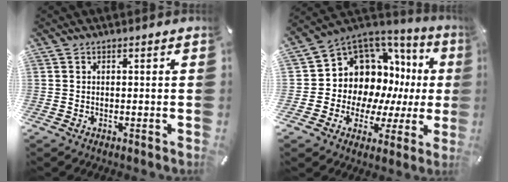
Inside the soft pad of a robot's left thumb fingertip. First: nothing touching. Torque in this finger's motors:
{"motor_torque": [2.46, 2.49, 0.66, 0.36, 0.12]}